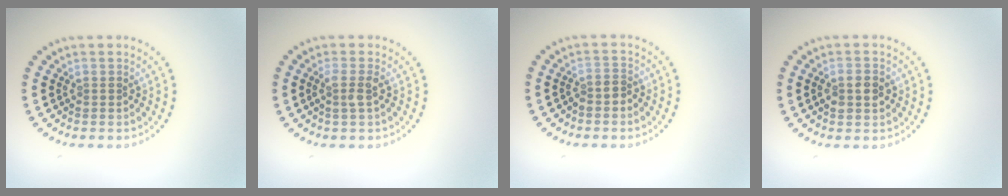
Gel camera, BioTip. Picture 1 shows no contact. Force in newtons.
{"total": 1.5, "press": 1.2, "slide": 0.9}
{"total": 1.1, "press": 0.8, "slide": 0.8}
{"total": 2.0, "press": 1.9, "slide": 0.3}